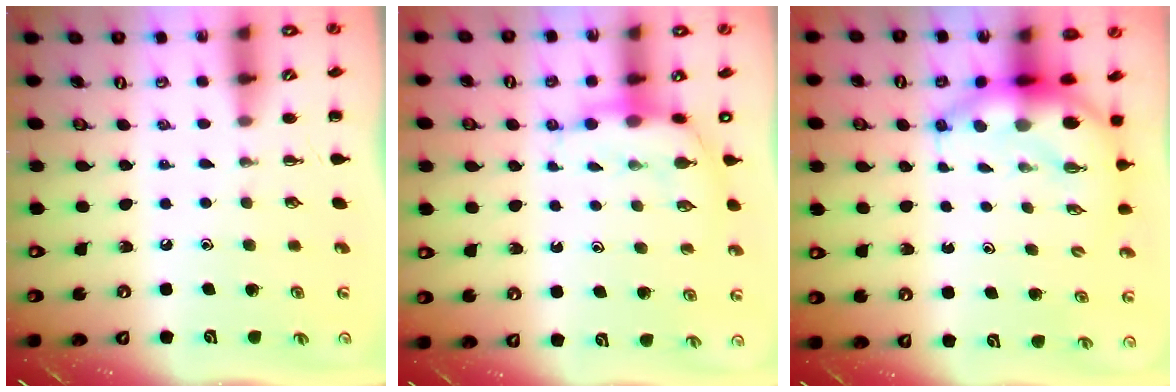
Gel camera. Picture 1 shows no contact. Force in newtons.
{"total": 7.9, "press": 7.8, "slide": 1.5}
{"total": 7.0, "press": 6.9, "slide": 1.6}